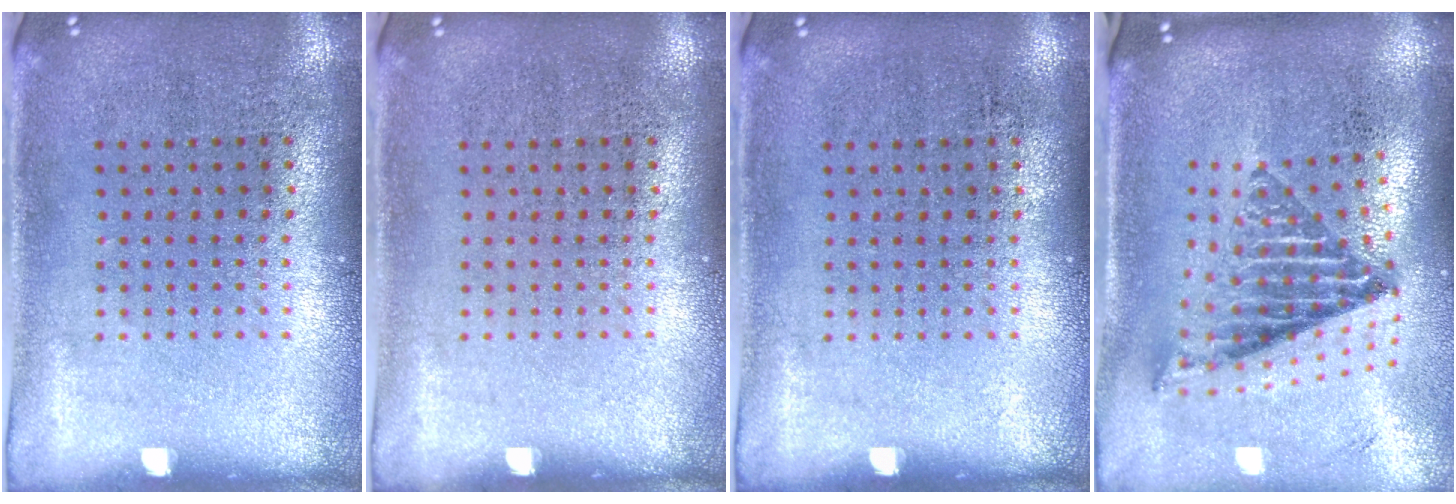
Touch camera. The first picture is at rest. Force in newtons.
{"total": 0.0}
{"total": 0.0}
{"total": 1.8, "press": 1.4, "slide": 1.2}